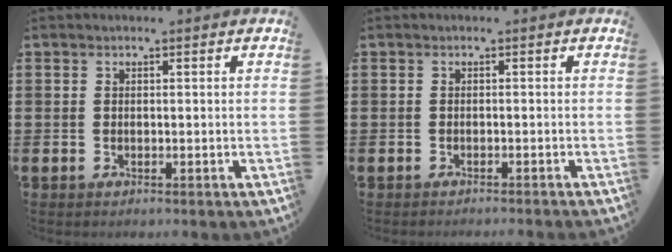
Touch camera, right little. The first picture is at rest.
{"total": 0.6, "force": [-0.6, -0.2, 0.0], "torque": [0.001, -0.002, -0.013]}